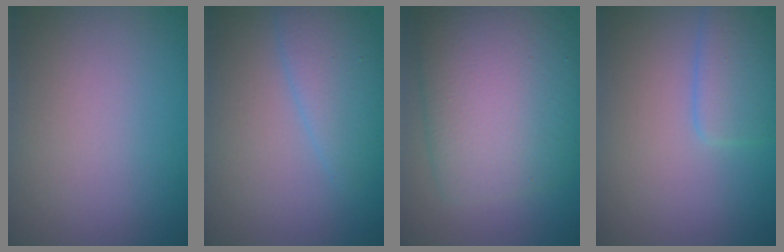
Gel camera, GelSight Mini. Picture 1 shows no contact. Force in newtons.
{"total": 2.8, "press": 2.8, "slide": 0.2}
{"total": 9.0, "press": 9.0, "slide": 0.0}
{"total": 2.8, "press": 2.8, "slide": 0.1}